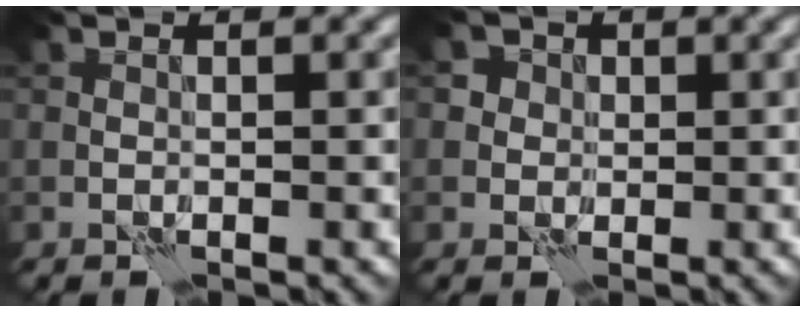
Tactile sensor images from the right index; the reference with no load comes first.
{"total": 3.1, "force": [1.3, 2.6, 1.0], "torque": [-0.008, 0.009, 0.006]}